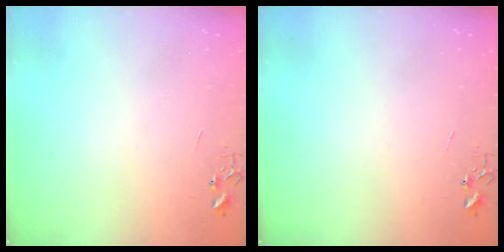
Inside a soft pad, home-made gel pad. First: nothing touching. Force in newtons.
{"total": 0.0}